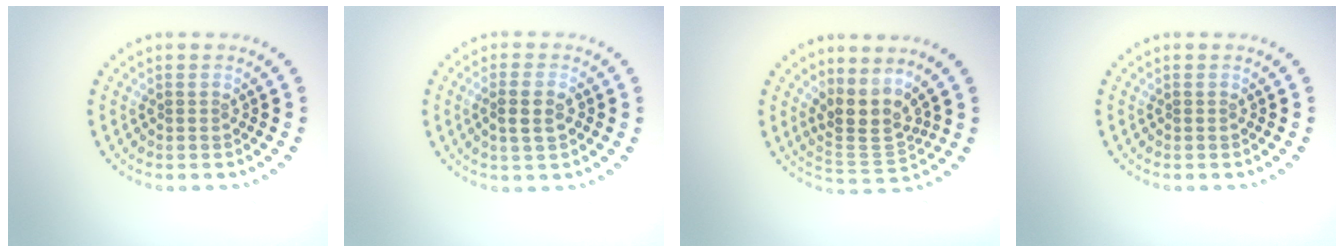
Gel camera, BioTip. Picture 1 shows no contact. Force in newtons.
{"total": 2.5, "press": 2.5, "slide": 0.4}
{"total": 3.6, "press": 2.7, "slide": 2.4}
{"total": 0.0}